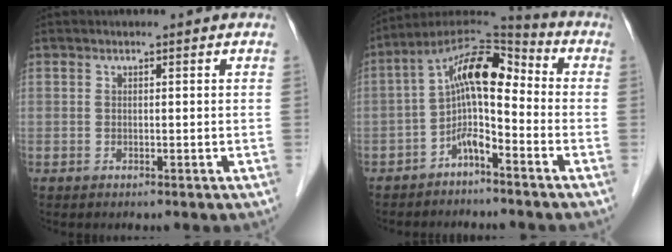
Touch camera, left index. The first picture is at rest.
{"total": 9.4, "force": [-2.2, 3.4, 8.4], "torque": [-0.151, 0.043, -0.044]}